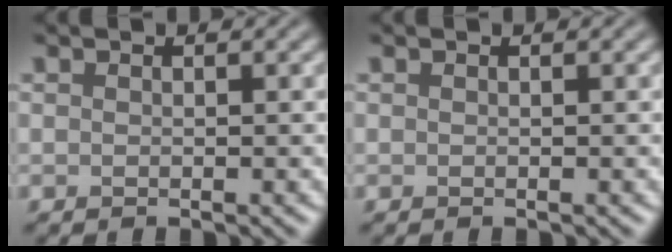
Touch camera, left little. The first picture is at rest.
{"total": 0.0}